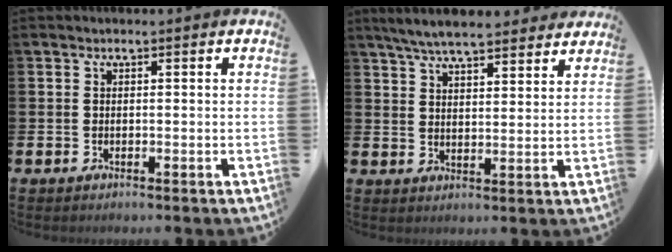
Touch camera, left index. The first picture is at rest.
{"total": 6.4, "force": [6.0, 1.1, 1.9], "torque": [-0.050, -0.025, 0.108]}